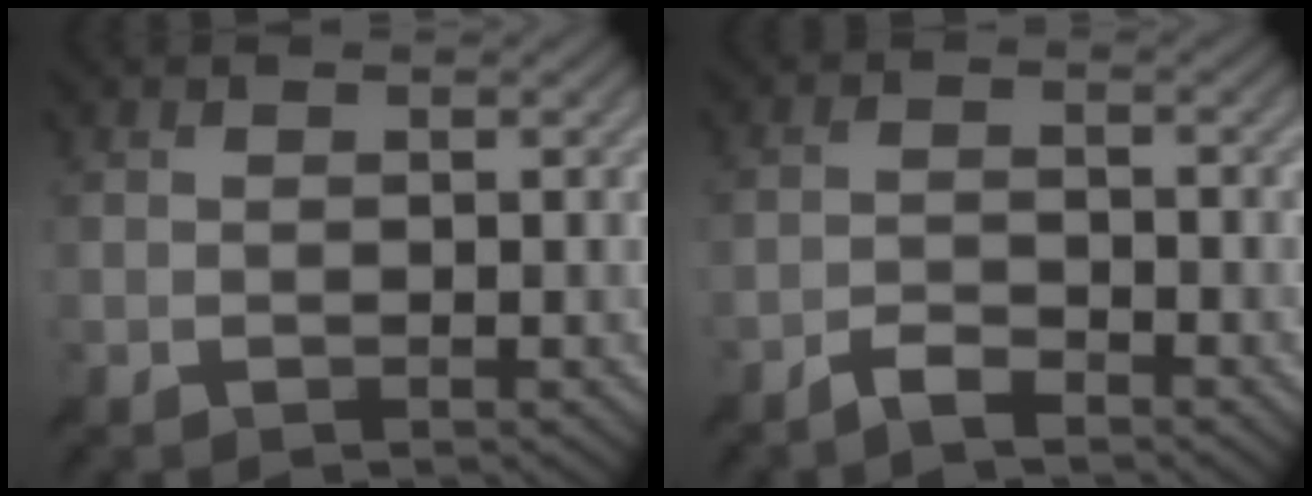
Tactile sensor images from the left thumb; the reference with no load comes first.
{"total": 2.7, "force": [-2.2, 0.5, 1.4], "torque": [-0.027, 0.001, -0.049]}